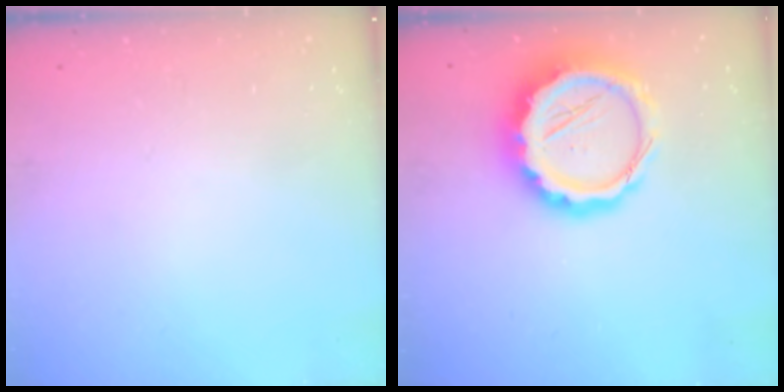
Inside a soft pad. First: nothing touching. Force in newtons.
{"total": 14.6, "press": 14.3, "slide": 3.3}